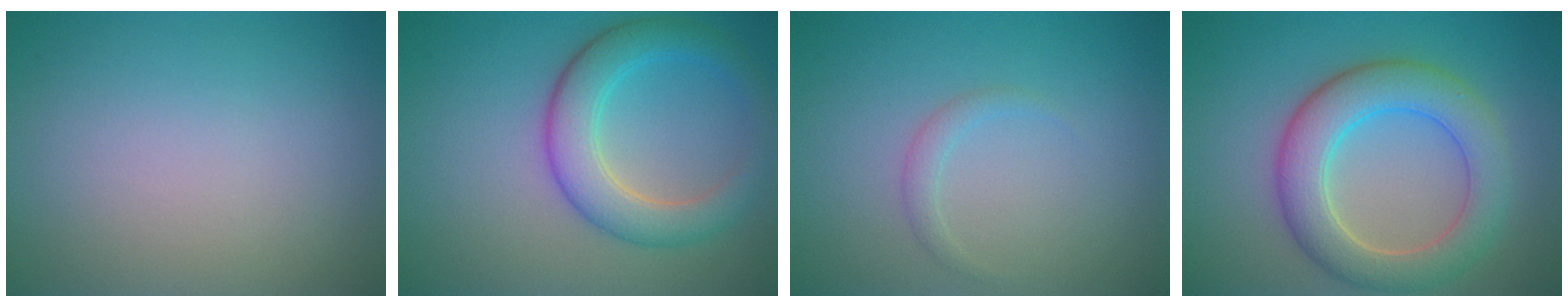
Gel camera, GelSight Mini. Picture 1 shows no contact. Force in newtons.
{"total": 5.2, "press": 5.2, "slide": 0.1}
{"total": 1.1, "press": 1.1, "slide": 0.0}
{"total": 6.6, "press": 6.6, "slide": 0.7}